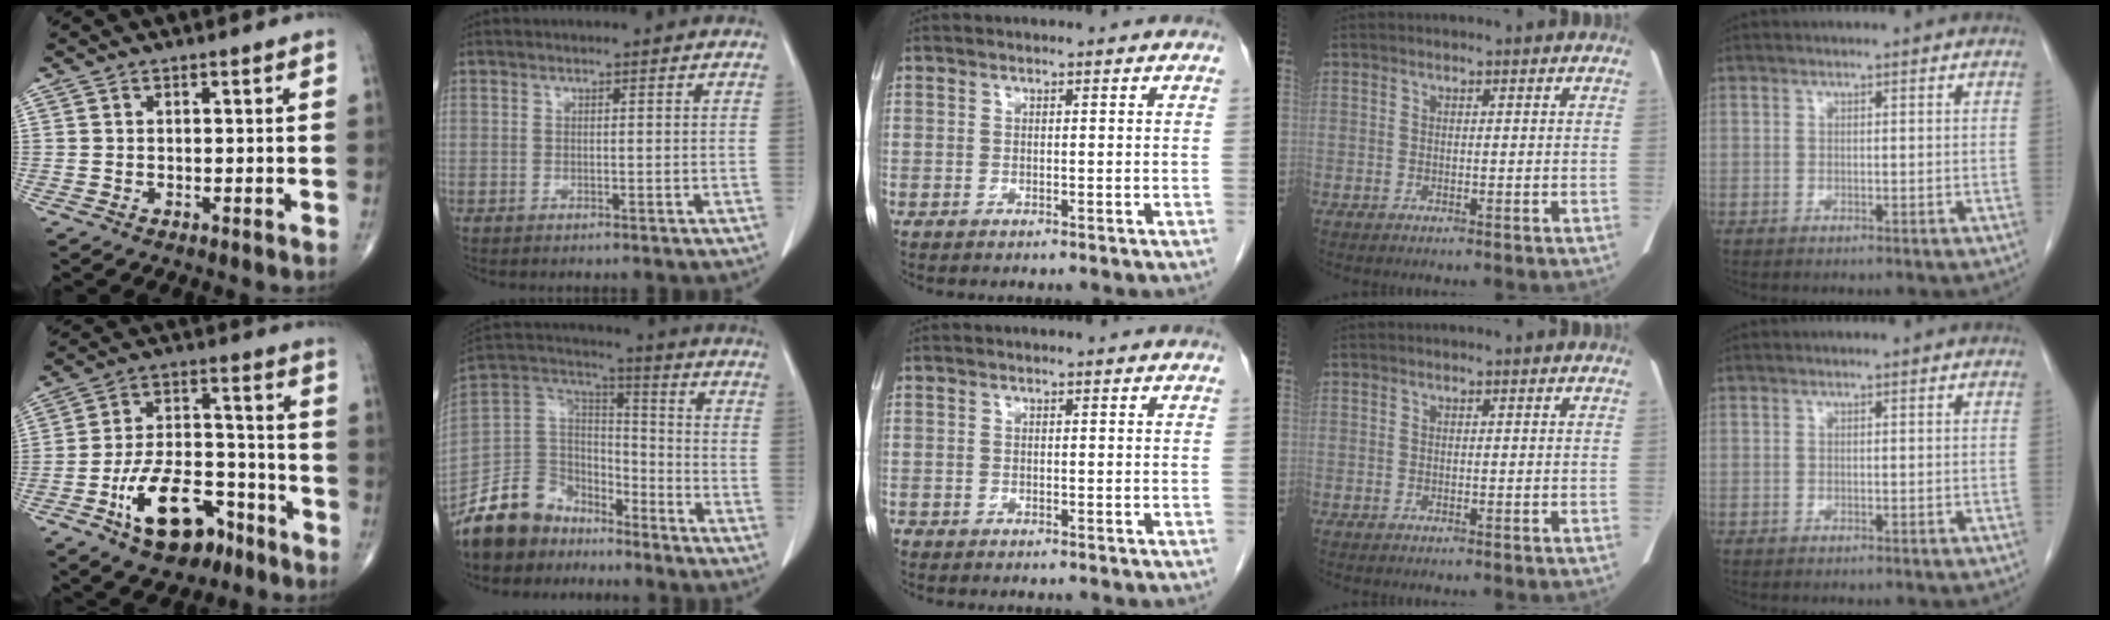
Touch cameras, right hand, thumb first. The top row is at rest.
{"thumb": {"total": 15.5, "force": [-8.4, 8.3, 10.1], "torque": [-0.150, 0.065, -0.135]}, "index": {"total": 14.0, "force": [-10.7, 8.2, 3.5], "torque": [-0.086, 0.052, -0.198]}, "middle": {"total": 1.2, "force": [-1.0, 0.6, 0.3], "torque": [-0.010, -0.001, -0.017]}}